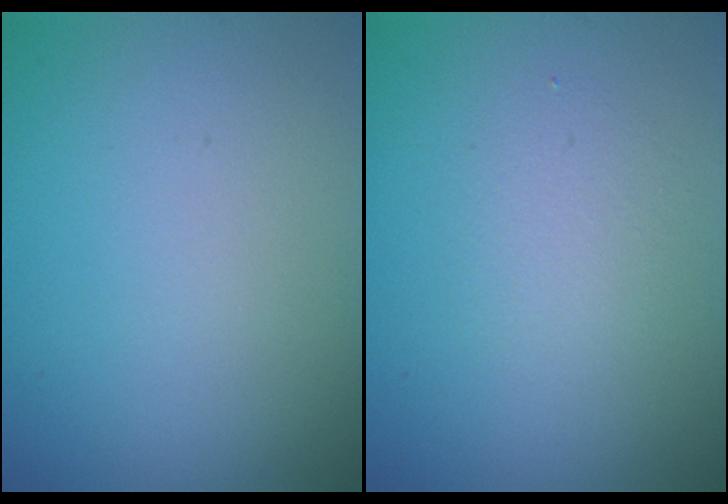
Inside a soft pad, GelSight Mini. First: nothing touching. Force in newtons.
{"total": 1.7, "press": 1.7, "slide": 0.2}